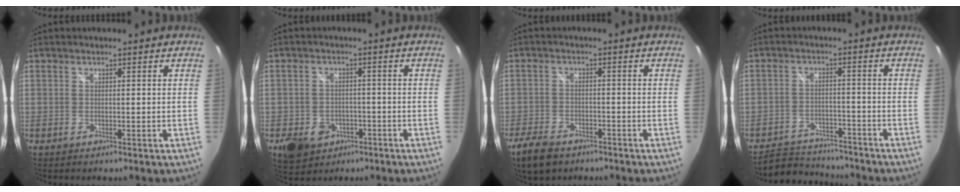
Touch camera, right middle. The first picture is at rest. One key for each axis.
{"total": 8.1, "fx": -3.7, "fy": 6.5, "fz": 3.2, "tx": -0.085, "ty": 0.005, "tz": -0.042}
{"total": 7.8, "fx": -5.6, "fy": 4.2, "fz": 3.5, "tx": -0.104, "ty": -0.009, "tz": -0.102}
{"total": 9.5, "fx": -8.9, "fy": 2.9, "fz": 1.9, "tx": -0.057, "ty": 0.012, "tz": -0.131}